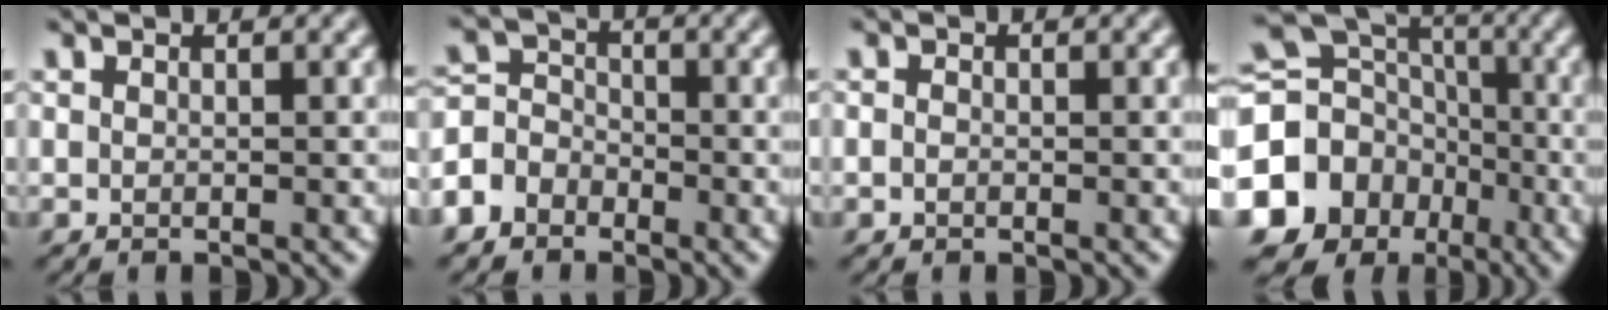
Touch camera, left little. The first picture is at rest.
{"total": 5.9, "force": [-3.3, 4.7, 1.3], "torque": [-0.024, 0.008, -0.081]}
{"total": 0.5, "force": [0.0, 0.4, 0.3], "torque": [0.000, 0.003, -0.011]}
{"total": 18.5, "force": [-6.2, 16.3, 6.3], "torque": [-0.165, -0.020, -0.132]}